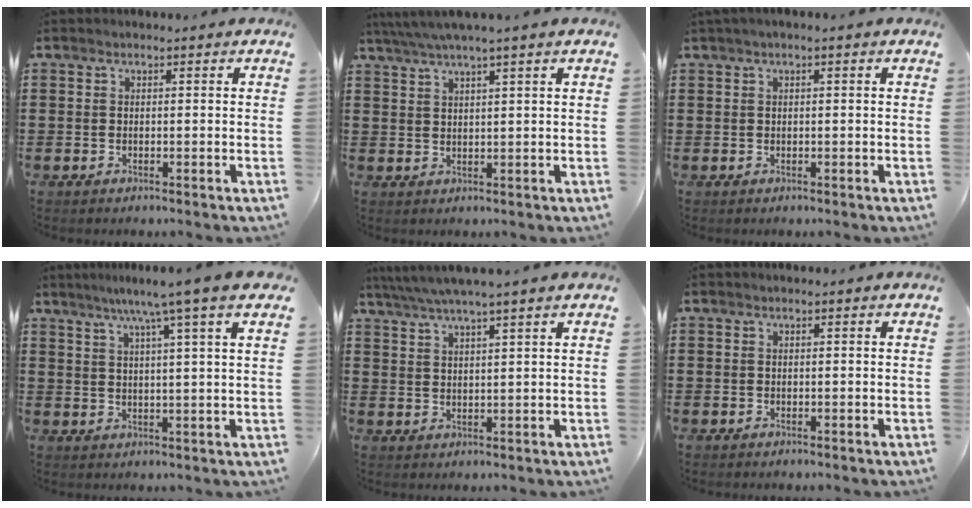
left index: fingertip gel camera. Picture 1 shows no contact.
{"total": 3.1, "force": [2.3, -0.4, 2.0], "torque": [-0.042, -0.004, 0.041]}
{"total": 0.8, "force": [0.0, 0.0, 0.8], "torque": [-0.013, -0.004, 0.002]}
{"total": 7.0, "force": [4.8, -0.7, 5.1], "torque": [-0.114, -0.012, 0.076]}
{"total": 3.9, "force": [3.3, -0.3, 2.1], "torque": [-0.051, -0.008, 0.057]}
{"total": 0.0}